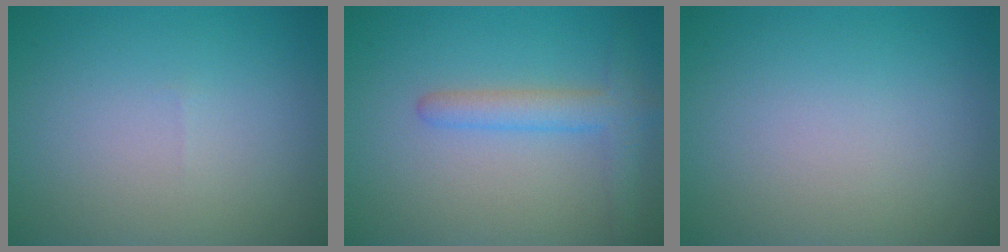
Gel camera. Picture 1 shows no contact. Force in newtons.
{"total": 3.0, "press": 3.0, "slide": 0.2}
{"total": 0.0}